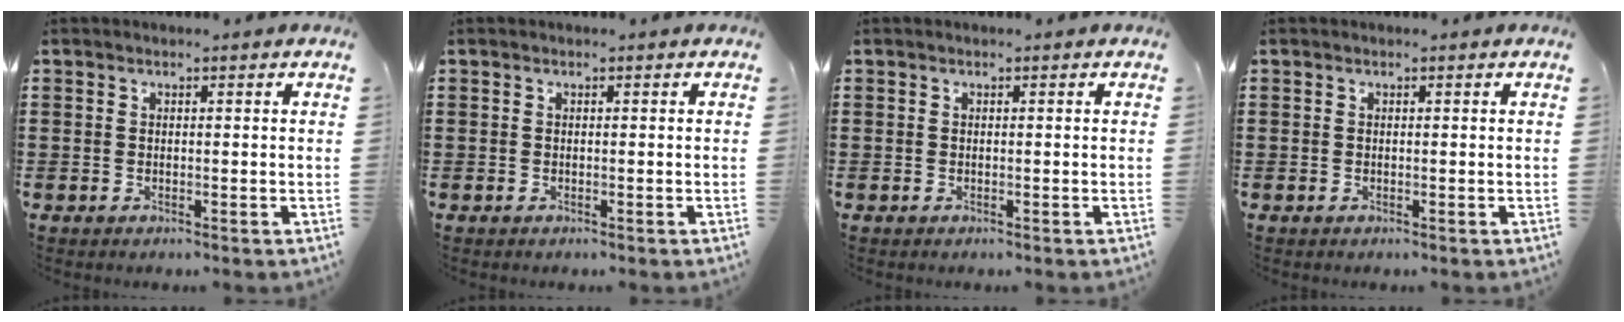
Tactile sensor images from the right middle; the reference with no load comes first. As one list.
[{"total": 0.0}, {"total": 0.0}, {"total": 0.0}]